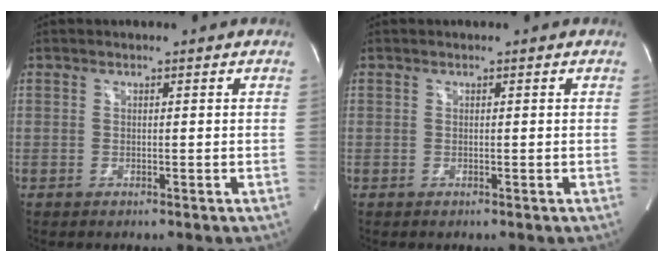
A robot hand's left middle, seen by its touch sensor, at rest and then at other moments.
{"total": 0.0}